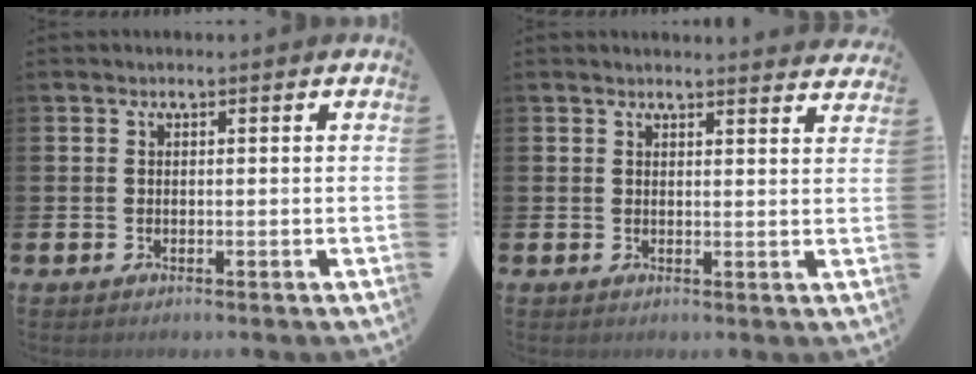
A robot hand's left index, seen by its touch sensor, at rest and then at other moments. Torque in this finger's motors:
{"motor_torque": [0.92, -1.22, 0.26, 0.04]}